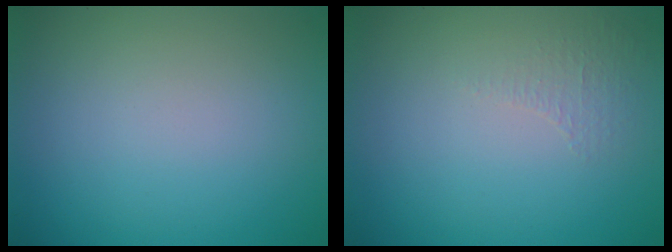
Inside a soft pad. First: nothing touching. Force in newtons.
{"total": 0.8, "press": 0.4, "slide": 0.7}